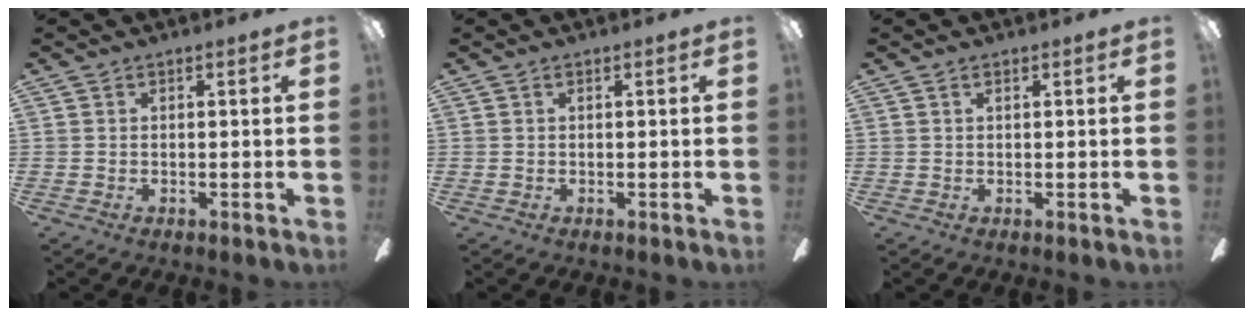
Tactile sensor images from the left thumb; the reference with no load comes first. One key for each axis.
{"total": 0.0}
{"total": 0.6, "fx": 0.3, "fy": 0.2, "fz": 0.5, "tx": -0.008, "ty": 0.003, "tz": 0.005}